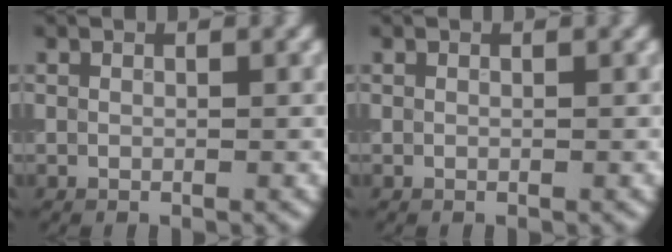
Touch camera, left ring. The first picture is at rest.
{"total": 0.0}